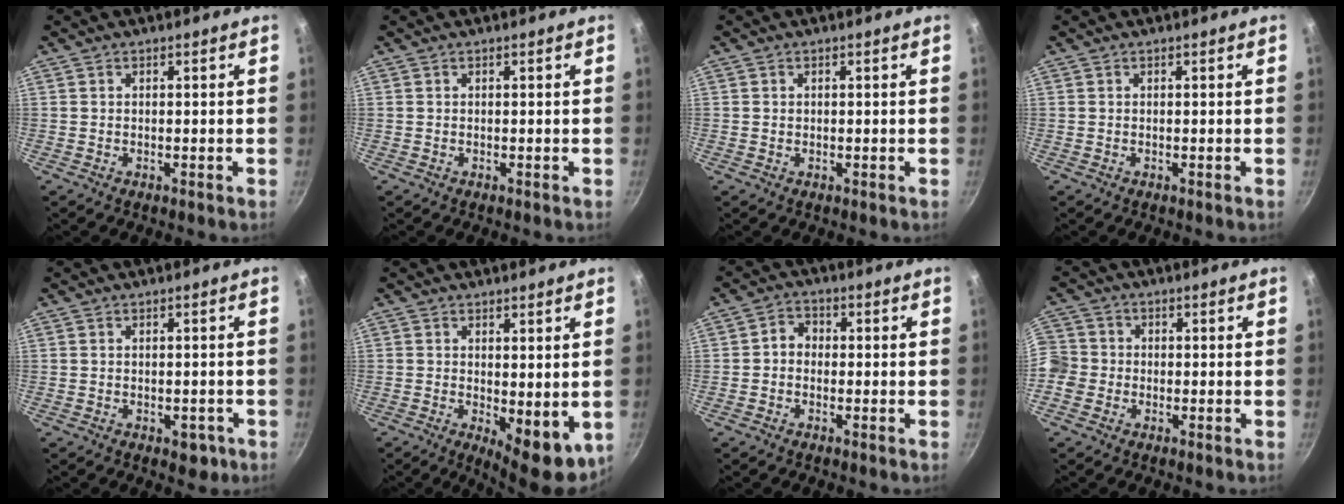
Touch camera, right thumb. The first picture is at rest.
{"total": 0.0}
{"total": 0.6, "force": [0.1, 0.6, 0.2], "torque": [0.000, 0.002, 0.001]}
{"total": 0.0}
{"total": 3.2, "force": [-1.2, 2.1, 2.1], "torque": [-0.010, 0.013, -0.006]}
{"total": 8.4, "force": [-0.4, 3.7, 7.6], "torque": [-0.081, -0.008, 0.007]}
{"total": 3.2, "force": [-0.5, 2.7, 1.6], "torque": [-0.010, 0.013, -0.017]}
{"total": 8.0, "force": [-1.7, 7.2, 2.8], "torque": [-0.056, 0.025, -0.048]}